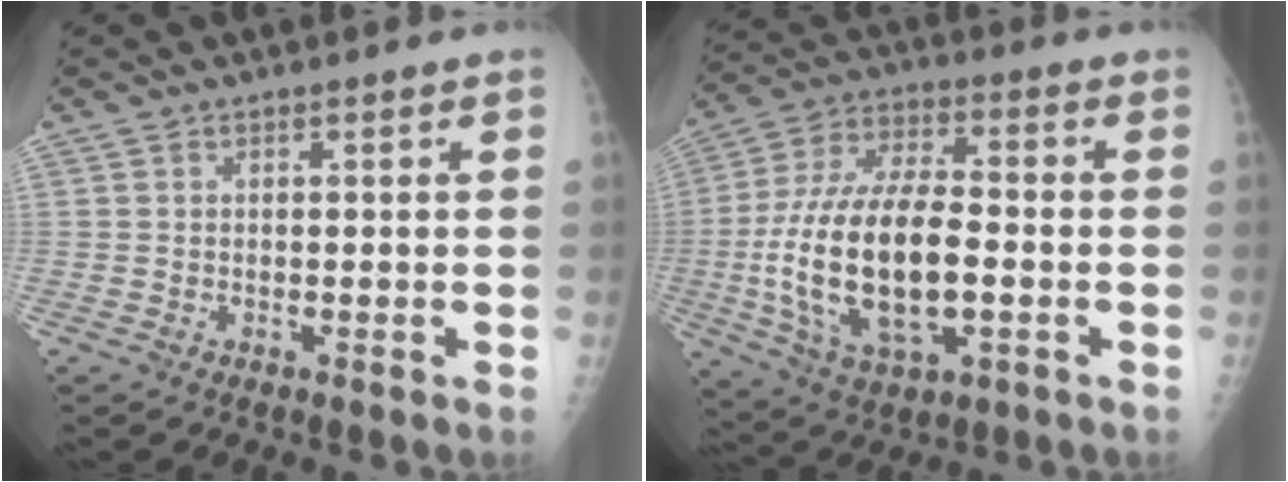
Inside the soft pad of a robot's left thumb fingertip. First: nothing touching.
{"total": 21.0, "force": [-3.3, 9.7, 18.3], "torque": [-0.359, 0.016, -0.051]}